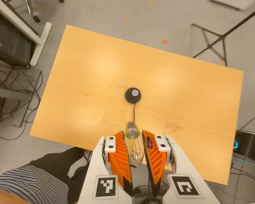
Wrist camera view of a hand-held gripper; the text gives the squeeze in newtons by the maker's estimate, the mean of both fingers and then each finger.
{"total": 21.2, "left": 24.2, "right": 18.1}